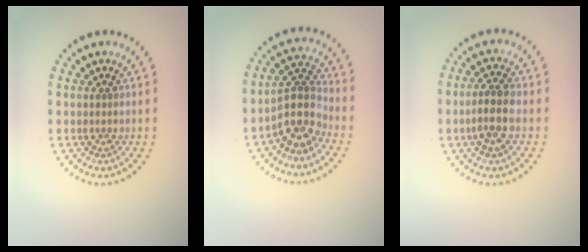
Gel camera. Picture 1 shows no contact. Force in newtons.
{"total": 4.0, "press": 3.4, "slide": 2.2}
{"total": 3.0, "press": 2.8, "slide": 0.8}